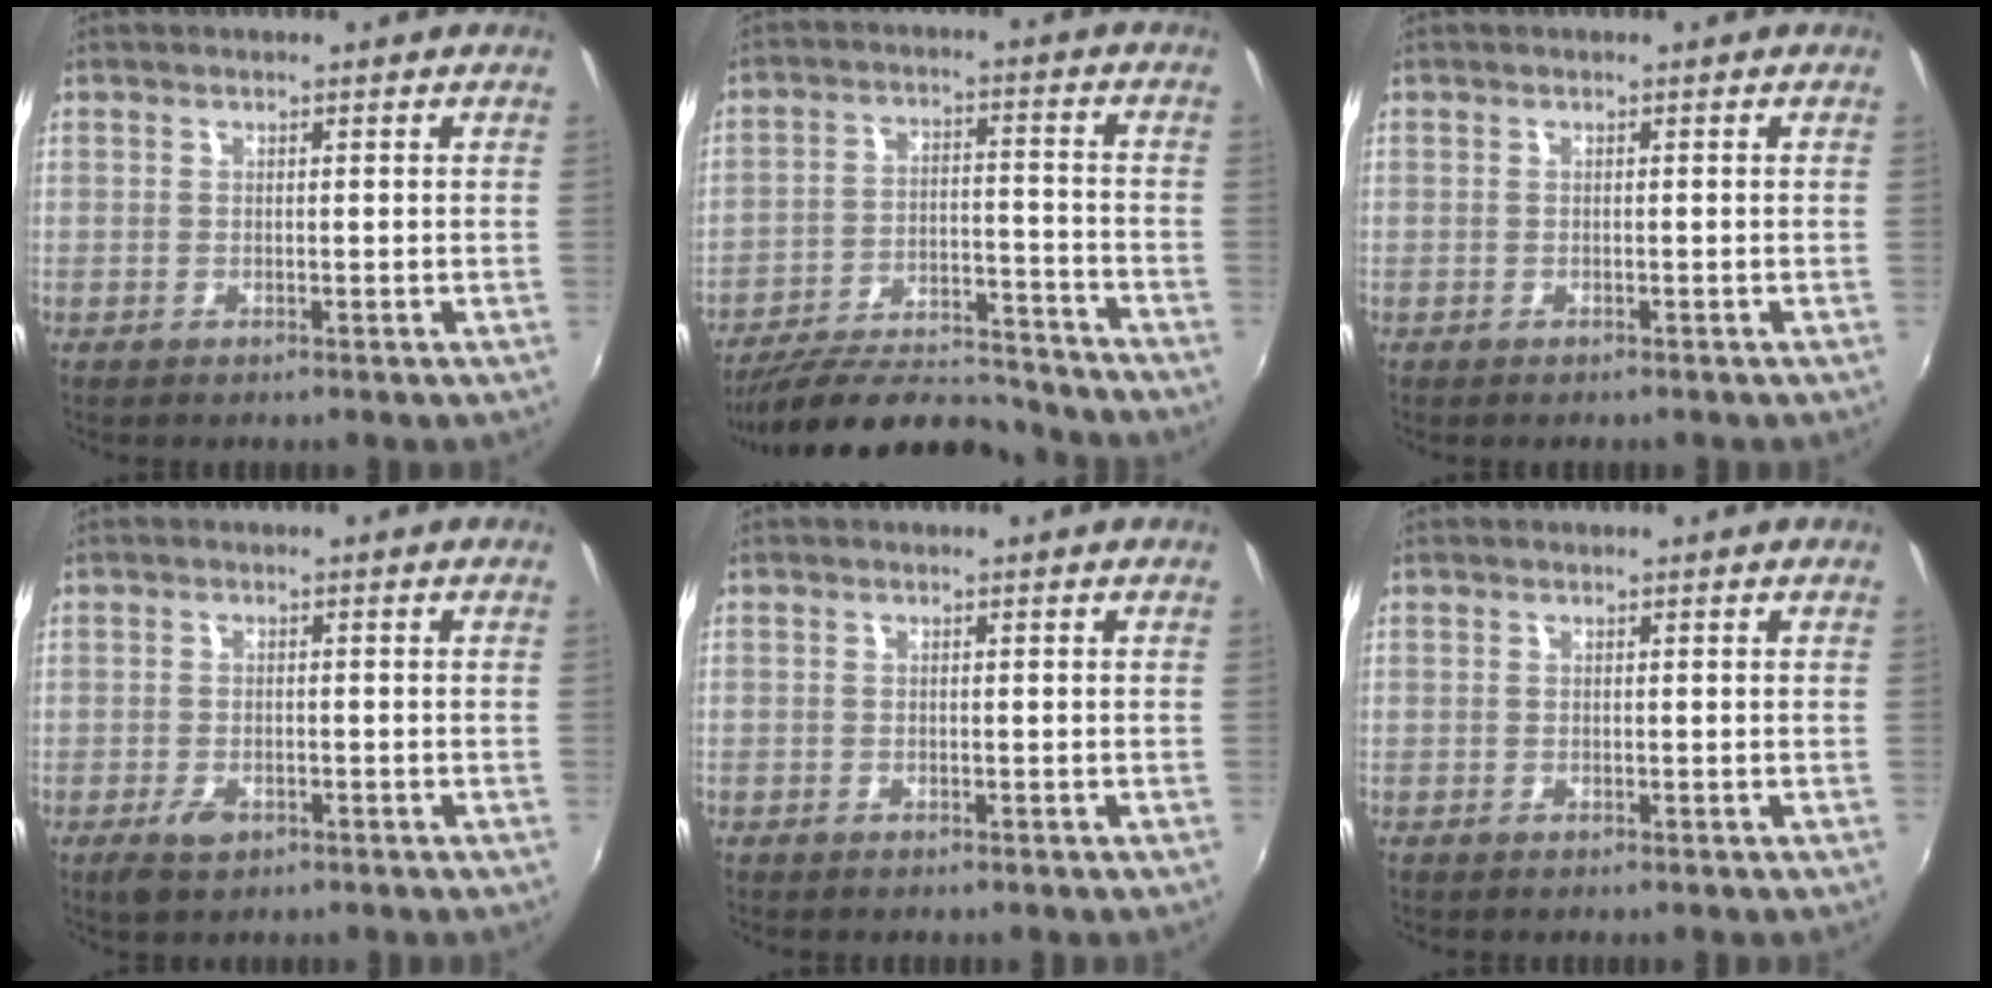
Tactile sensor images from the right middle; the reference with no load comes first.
{"total": 18.7, "force": [-16.9, 4.4, 6.6], "torque": [-0.132, 0.000, -0.246]}
{"total": 0.5, "force": [-0.5, 0.2, 0.1], "torque": [-0.002, -0.001, -0.007]}
{"total": 3.5, "force": [-2.1, 1.9, 2.1], "torque": [-0.047, -0.008, -0.036]}
{"total": 0.7, "force": [-0.5, 0.5, 0.0], "torque": [-0.003, 0.002, -0.009]}
{"total": 0.0}